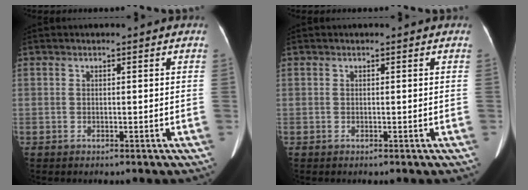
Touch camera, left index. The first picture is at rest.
{"total": 0.0}